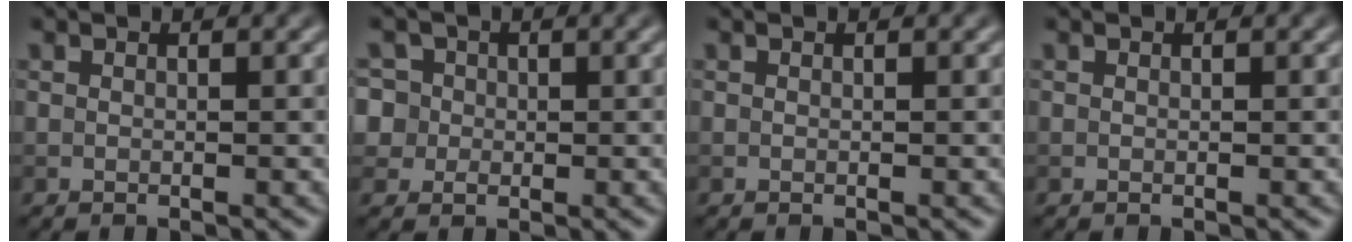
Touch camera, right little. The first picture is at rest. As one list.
[{"total": 5.2, "force": [1.5, 4.6, 2.0], "torque": [-0.026, 0.031, 0.004]}, {"total": 0.0}, {"total": 0.0}]